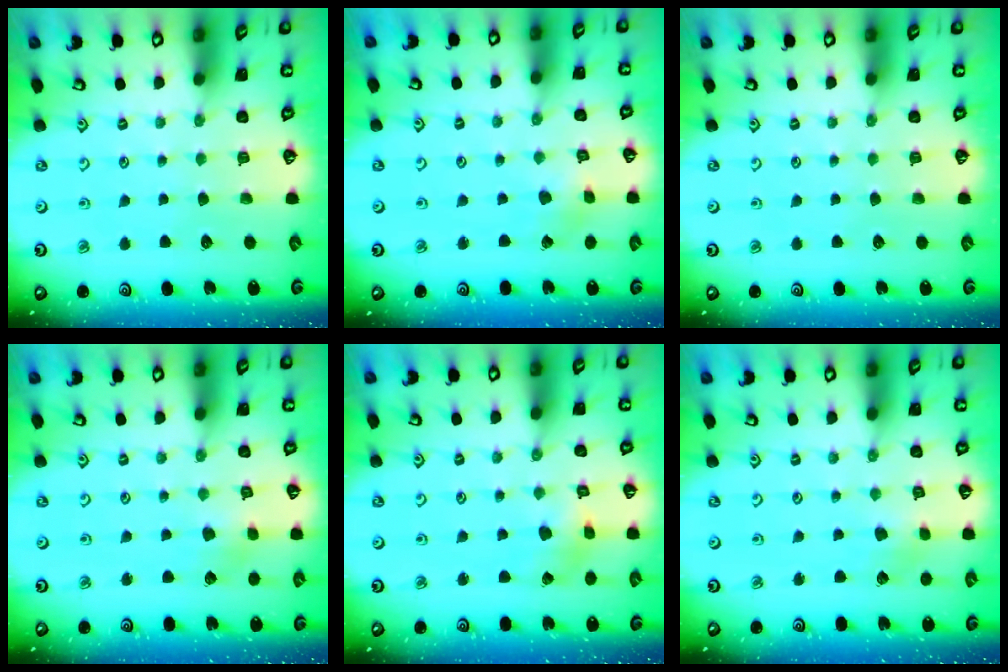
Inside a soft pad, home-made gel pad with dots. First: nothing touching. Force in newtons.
{"total": 2.3, "press": 2.3, "slide": 0.2}
{"total": 0.0}
{"total": 3.0, "press": 3.0, "slide": 0.4}
{"total": 2.8, "press": 2.7, "slide": 0.4}
{"total": 2.9, "press": 2.9, "slide": 0.3}